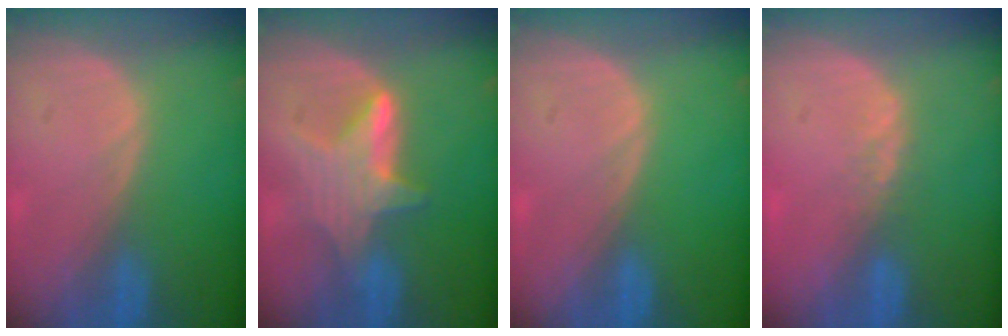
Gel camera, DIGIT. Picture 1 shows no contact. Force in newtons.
{"total": 6.0, "press": 6.0, "slide": 0.5}
{"total": 0.0}
{"total": 1.7, "press": 1.4, "slide": 0.9}